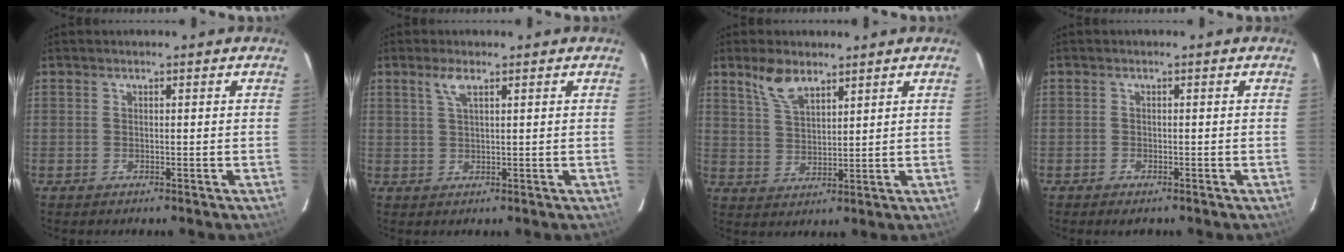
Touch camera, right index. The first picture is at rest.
{"total": 2.5, "force": [1.5, 0.5, 2.0], "torque": [-0.040, 0.005, 0.029]}
{"total": 6.4, "force": [4.6, 2.7, 3.5], "torque": [-0.067, 0.007, 0.094]}
{"total": 1.5, "force": [-1.1, 0.7, 0.6], "torque": [-0.018, -0.002, -0.022]}